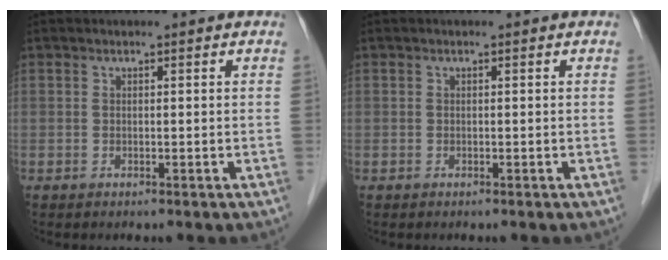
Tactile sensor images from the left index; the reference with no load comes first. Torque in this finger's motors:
{"motor_torque": [-0.16, -0.10, 0.04, 0.01]}